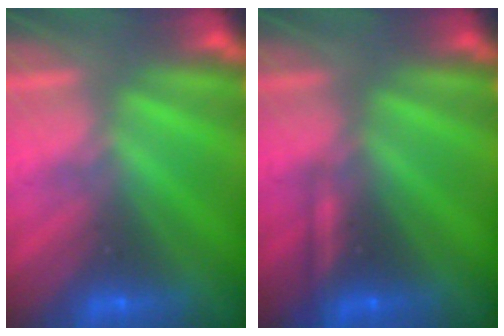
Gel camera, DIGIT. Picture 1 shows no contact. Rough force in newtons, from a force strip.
{"total": 2.2}